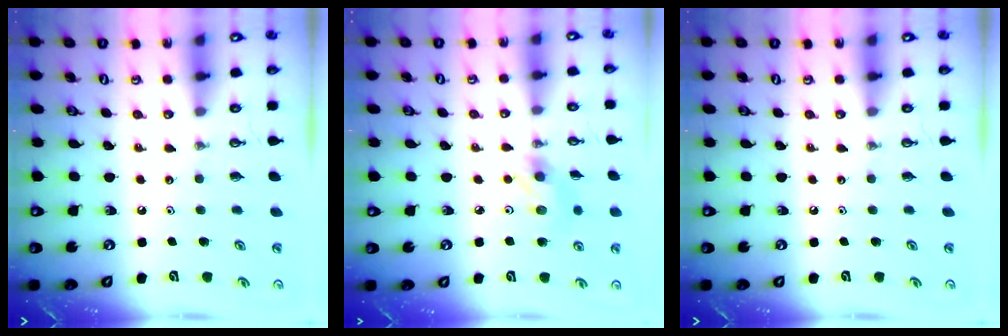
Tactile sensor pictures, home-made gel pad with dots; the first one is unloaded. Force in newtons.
{"total": 5.8, "press": 5.8, "slide": 0.7}
{"total": 0.0}